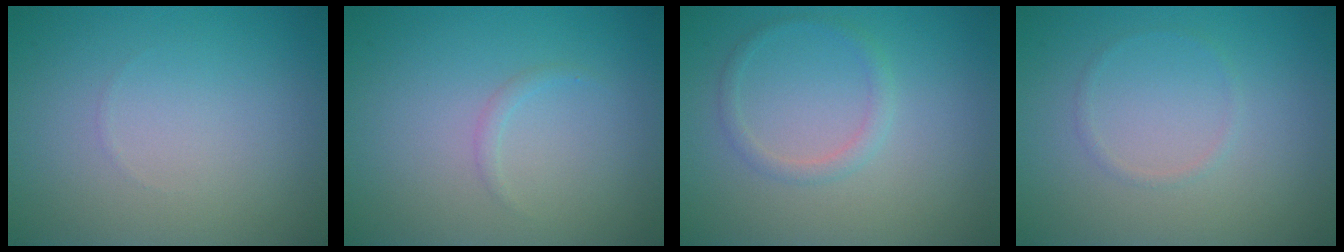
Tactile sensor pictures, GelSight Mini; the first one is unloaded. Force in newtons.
{"total": 0.7, "press": 0.7, "slide": 0.1}
{"total": 1.4, "press": 1.4, "slide": 0.1}
{"total": 0.6, "press": 0.6, "slide": 0.1}